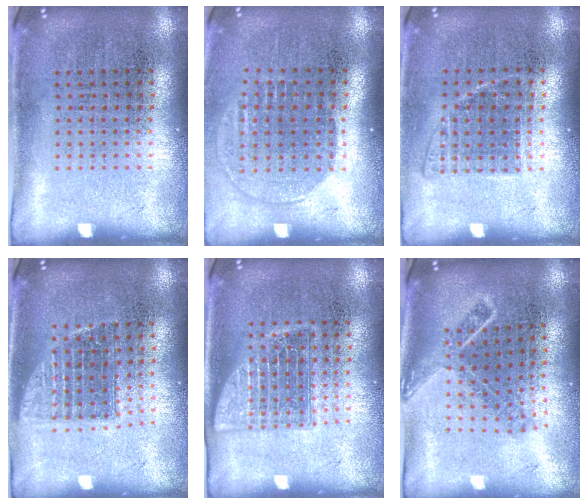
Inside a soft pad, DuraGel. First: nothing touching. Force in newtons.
{"total": 1.5, "press": 1.2, "slide": 0.8}
{"total": 1.0, "press": 0.9, "slide": 0.4}
{"total": 1.3, "press": 1.1, "slide": 0.7}
{"total": 2.3, "press": 2.3, "slide": 0.3}
{"total": 1.8, "press": 1.3, "slide": 1.2}